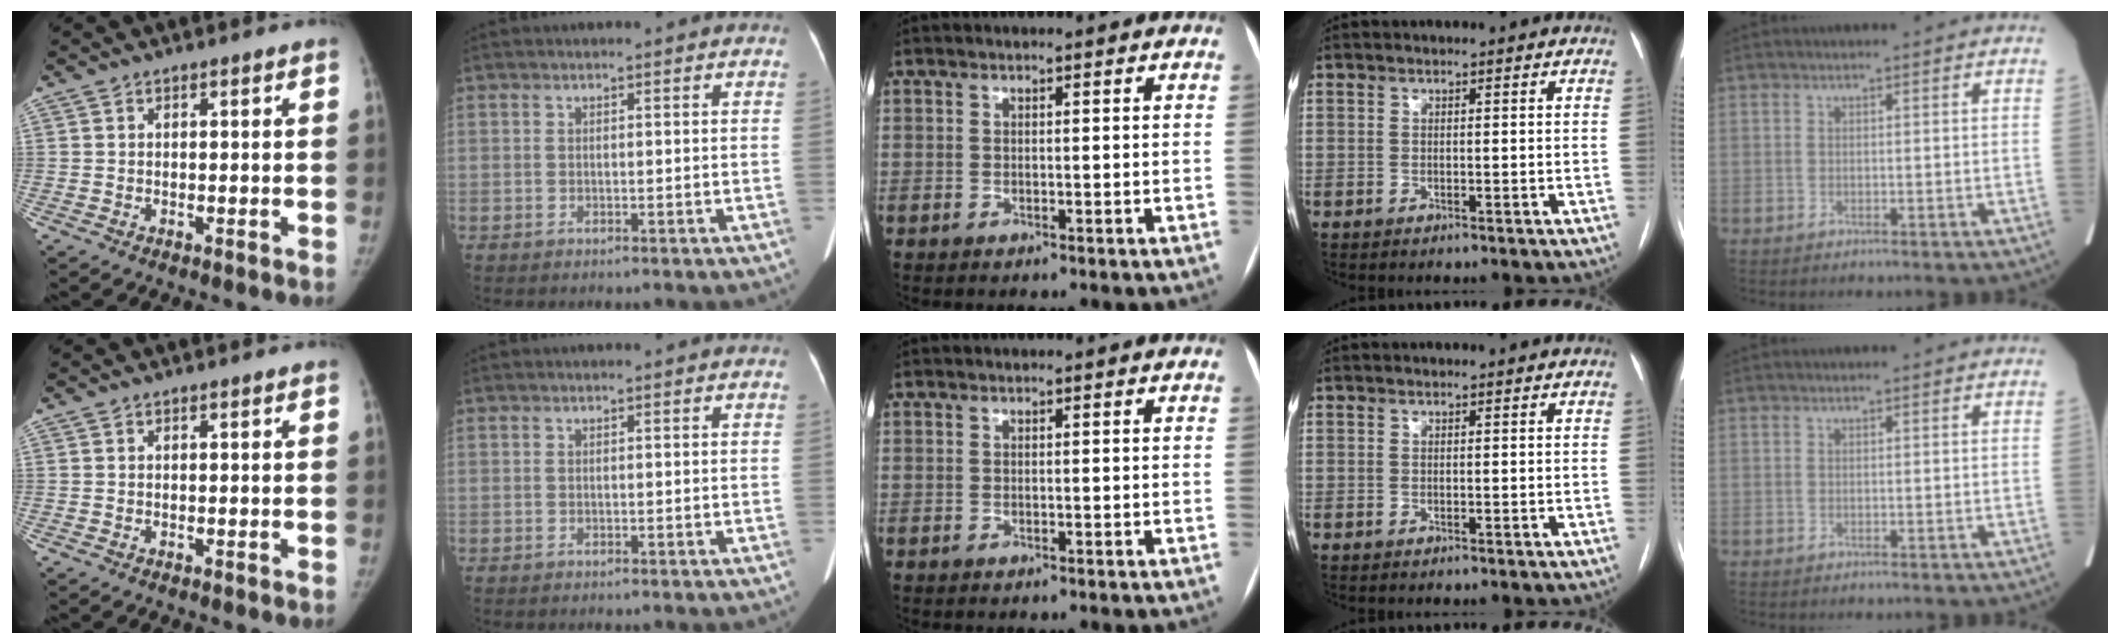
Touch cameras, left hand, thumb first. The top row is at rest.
{}